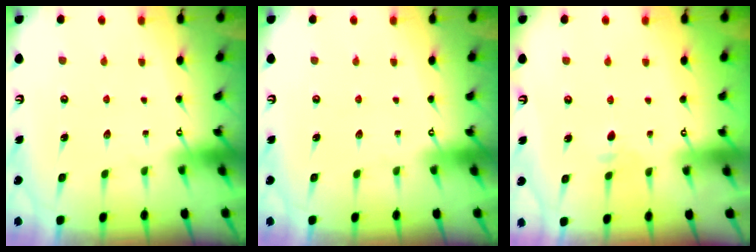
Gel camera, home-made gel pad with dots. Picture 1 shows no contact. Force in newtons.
{"total": 0.0}
{"total": 3.6, "press": 3.5, "slide": 0.7}